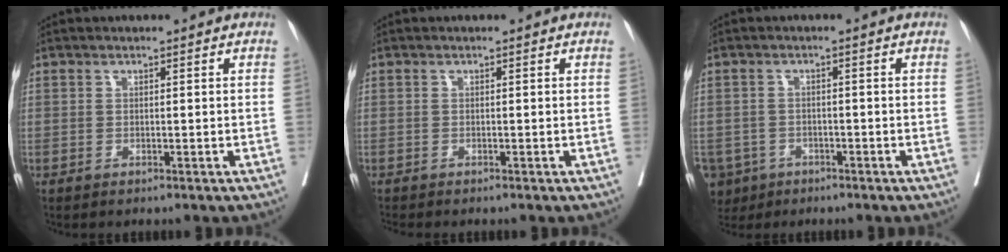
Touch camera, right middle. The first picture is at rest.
{"total": 0.9, "force": [-0.8, -0.2, 0.4], "torque": [0.000, 0.004, -0.012]}
{"total": 7.9, "force": [-4.4, 6.3, 1.9], "torque": [-0.056, 0.001, -0.067]}